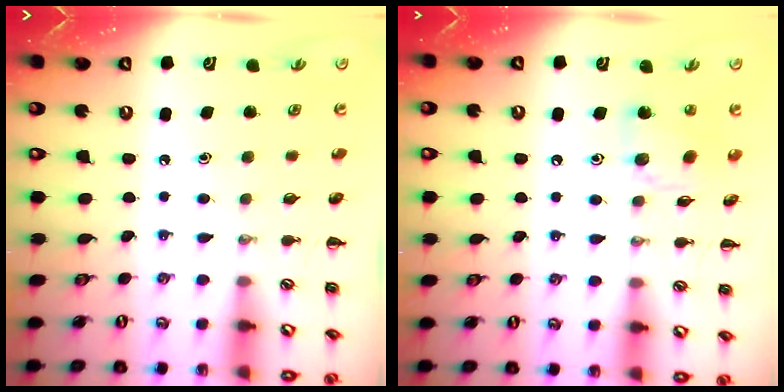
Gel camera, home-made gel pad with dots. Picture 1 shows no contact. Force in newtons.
{"total": 11.2, "press": 10.9, "slide": 2.4}